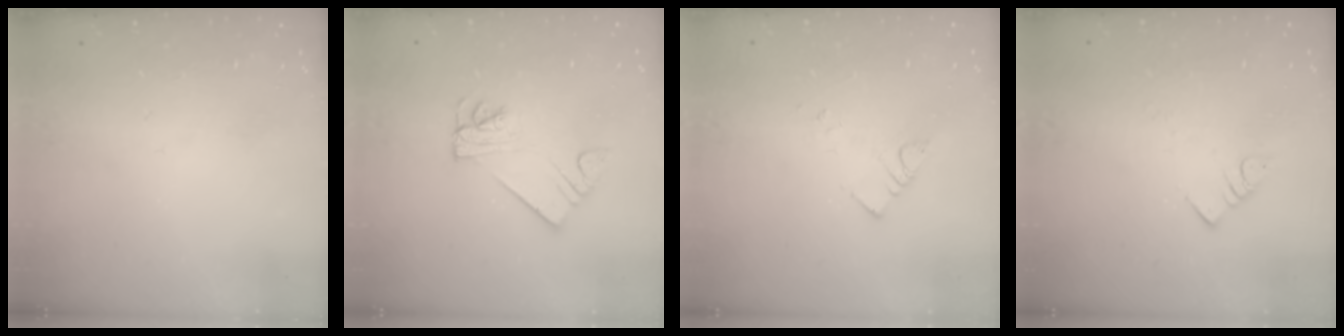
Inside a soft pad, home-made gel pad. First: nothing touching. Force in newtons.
{"total": 5.9, "press": 5.9, "slide": 0.7}
{"total": 2.5, "press": 2.5, "slide": 0.3}
{"total": 2.8, "press": 2.8, "slide": 0.2}